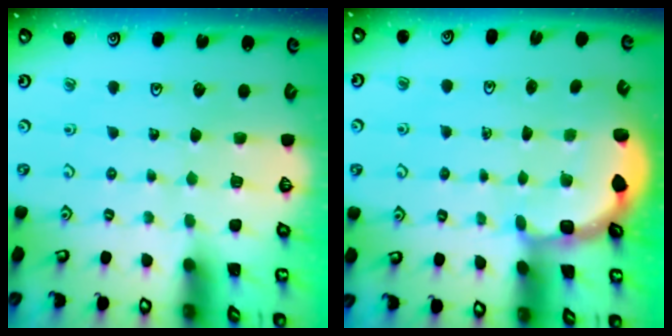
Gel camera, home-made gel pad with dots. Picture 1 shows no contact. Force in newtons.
{"total": 2.8, "press": 2.4, "slide": 1.4}